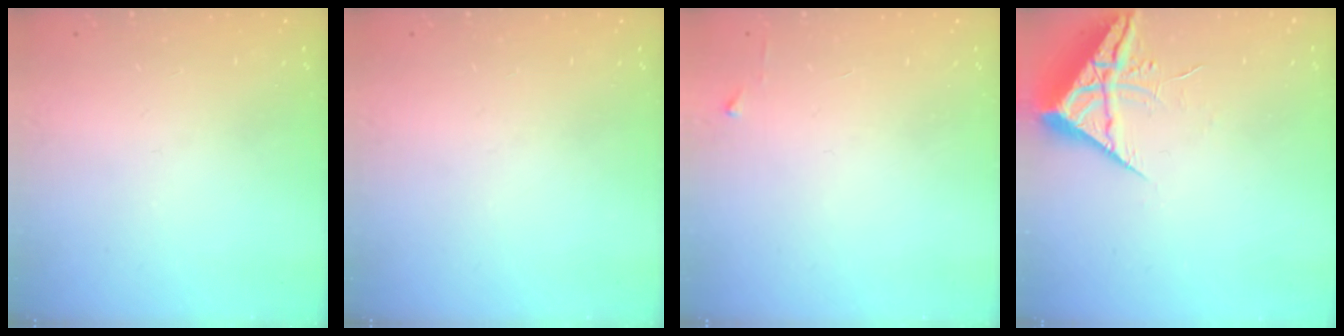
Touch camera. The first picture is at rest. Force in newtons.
{"total": 0.0}
{"total": 3.2, "press": 3.1, "slide": 0.4}
{"total": 6.7, "press": 6.7, "slide": 0.5}